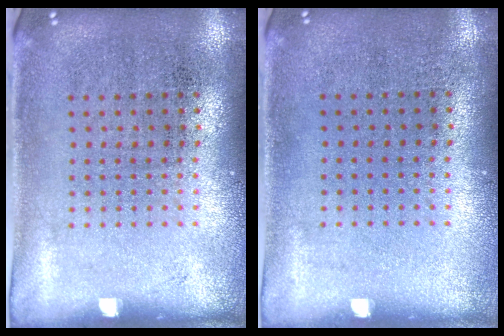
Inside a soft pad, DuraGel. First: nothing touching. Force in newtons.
{"total": 0.0}